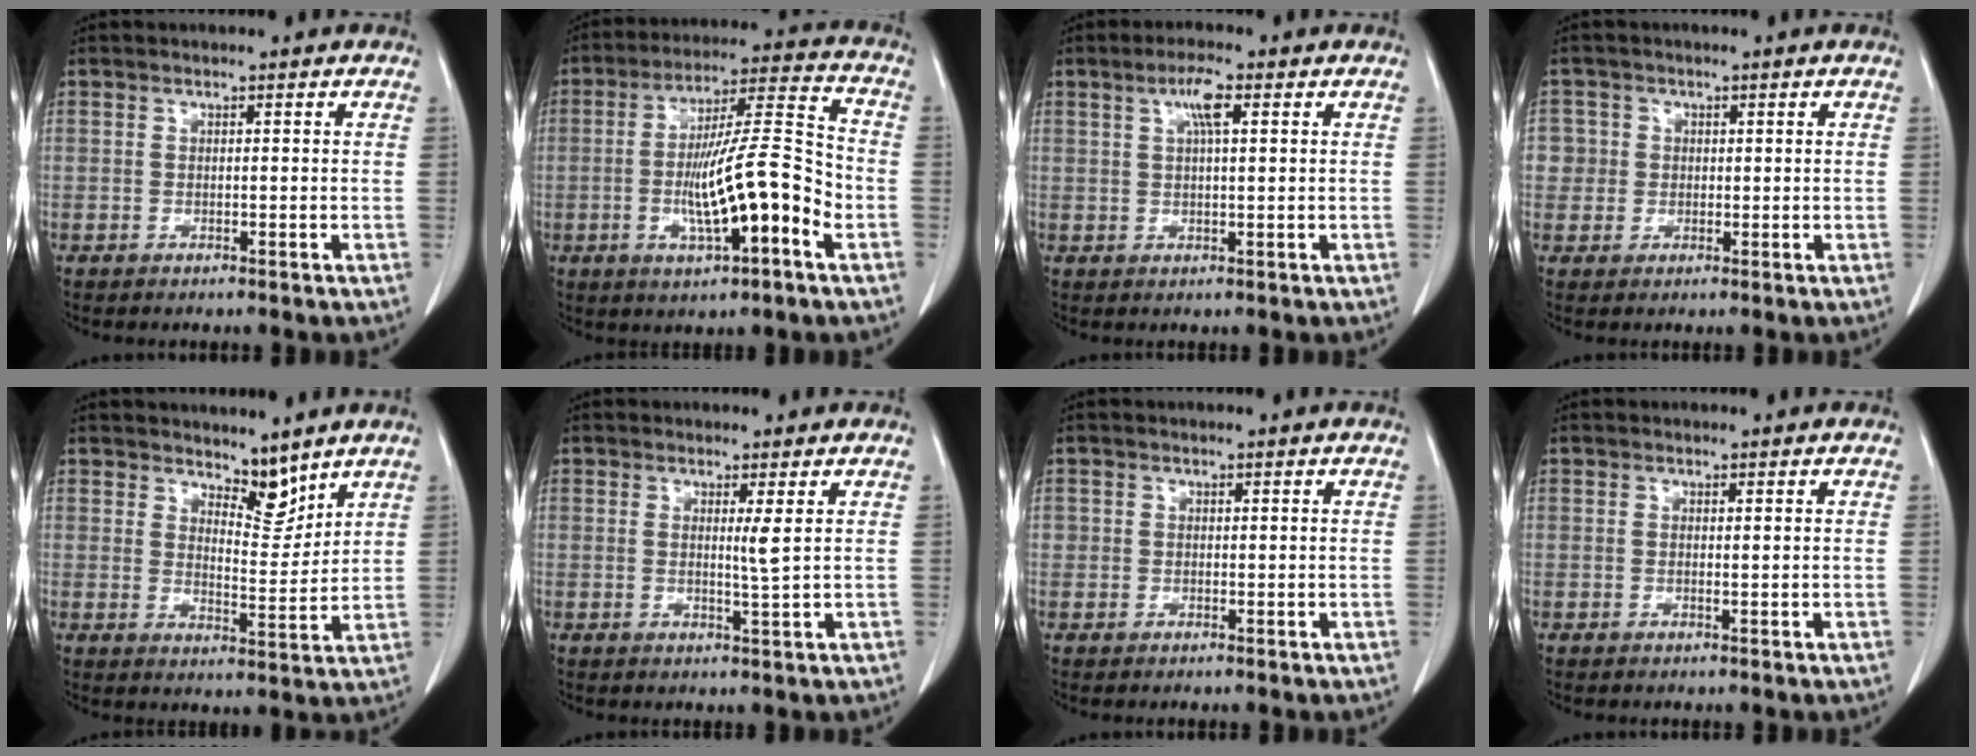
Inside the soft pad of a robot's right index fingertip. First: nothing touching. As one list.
[{"total": 14.9, "force": [-3.9, 1.4, 14.3], "torque": [-0.246, 0.009, -0.065]}, {"total": 3.8, "force": [1.6, 0.6, 3.4], "torque": [-0.067, 0.006, 0.028]}, {"total": 3.3, "force": [0.3, 3.3, 0.0], "torque": [0.018, 0.009, 0.005]}, {"total": 5.2, "force": [4.4, 1.7, 2.0], "torque": [-0.026, -0.009, 0.078]}, {"total": 2.0, "force": [0.6, -0.5, 1.9], "torque": [-0.035, -0.008, 0.012]}, {"total": 0.7, "force": [0.1, 0.7, 0.1], "torque": [0.008, 0.004, -0.001]}, {"total": 0.0}]